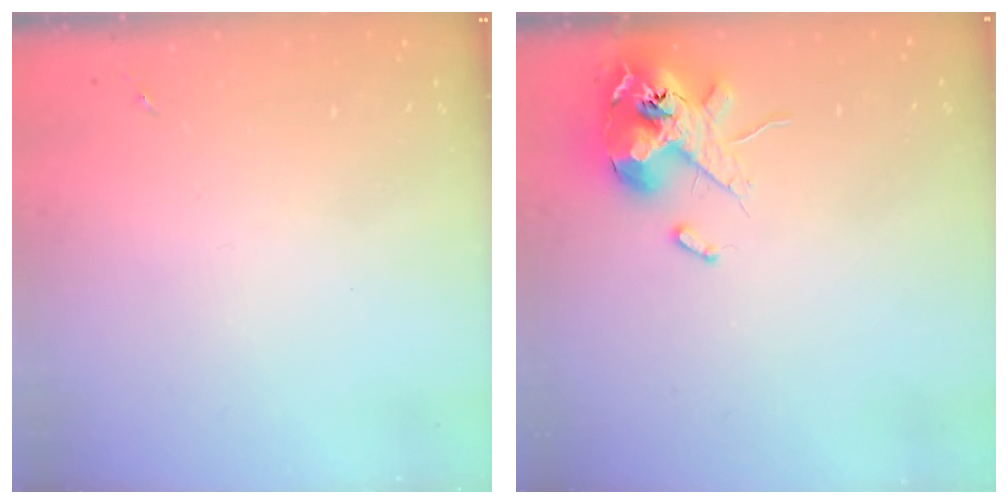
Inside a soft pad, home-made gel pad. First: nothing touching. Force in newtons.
{"total": 13.1, "press": 12.9, "slide": 2.2}